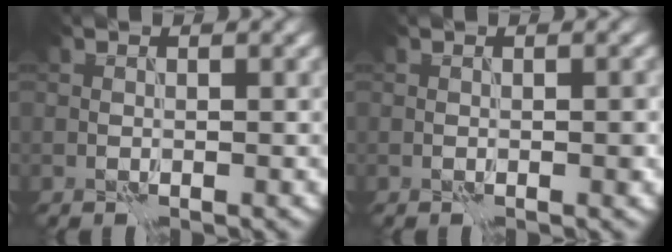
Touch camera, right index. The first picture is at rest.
{"total": 0.7, "force": [-0.4, 0.2, 0.6], "torque": [-0.008, 0.001, -0.005]}